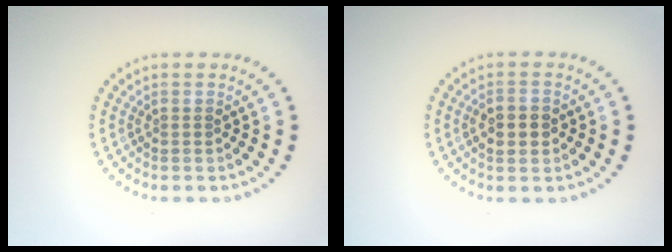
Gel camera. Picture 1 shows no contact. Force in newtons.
{"total": 3.0, "press": 3.0, "slide": 0.2}